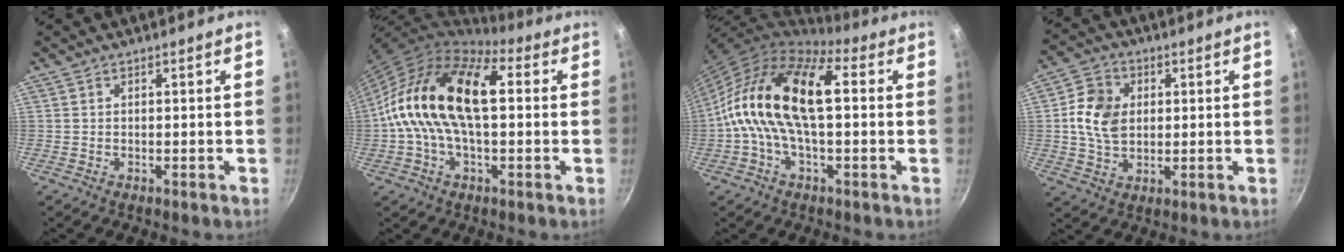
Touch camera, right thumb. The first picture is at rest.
{"total": 19.6, "force": [2.2, 10.8, 16.2], "torque": [-0.275, 0.028, 0.020]}
{"total": 18.1, "force": [1.7, 9.0, 15.6], "torque": [-0.274, 0.028, 0.009]}
{"total": 9.6, "force": [1.2, 7.1, 6.3], "torque": [-0.098, 0.004, 0.016]}